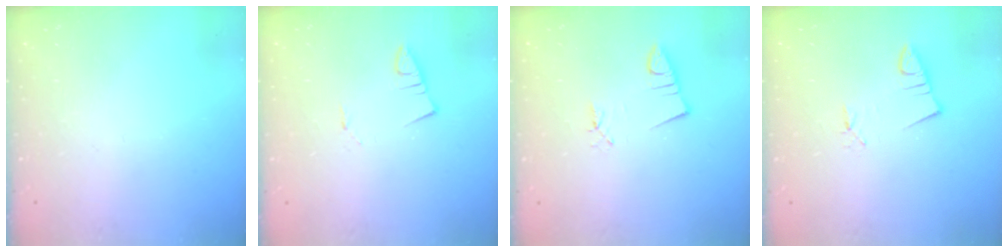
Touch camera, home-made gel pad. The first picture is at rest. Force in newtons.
{"total": 1.0, "press": 1.0, "slide": 0.1}
{"total": 1.0, "press": 1.0, "slide": 0.0}
{"total": 1.0, "press": 1.0, "slide": 0.0}